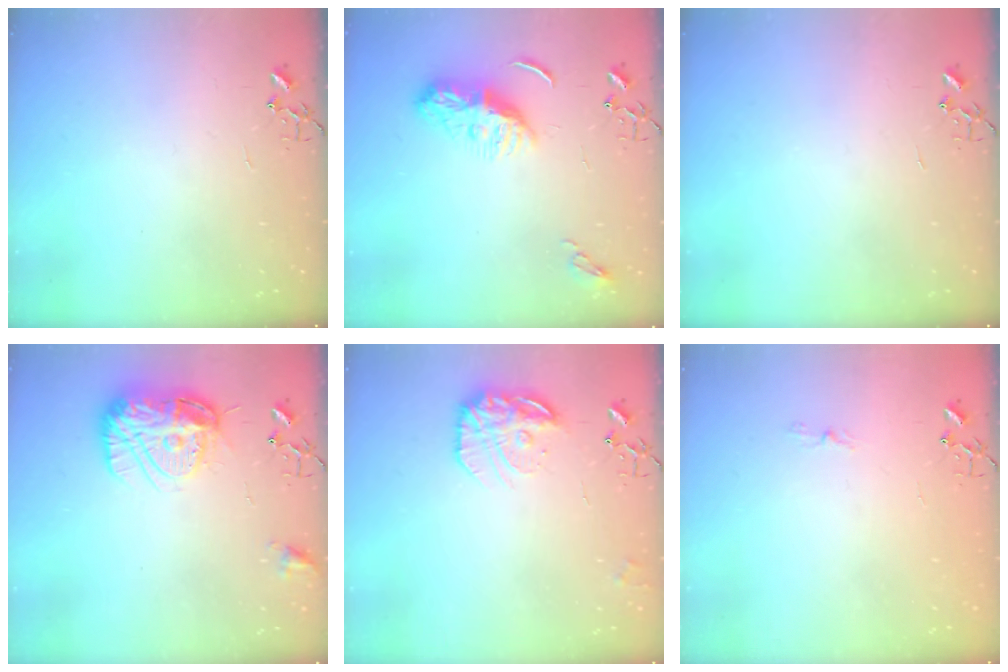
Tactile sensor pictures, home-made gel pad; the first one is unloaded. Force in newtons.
{"total": 8.5, "press": 8.5, "slide": 0.3}
{"total": 0.0}
{"total": 16.8, "press": 16.7, "slide": 1.5}
{"total": 16.0, "press": 15.9, "slide": 1.3}
{"total": 3.5, "press": 3.5, "slide": 0.3}